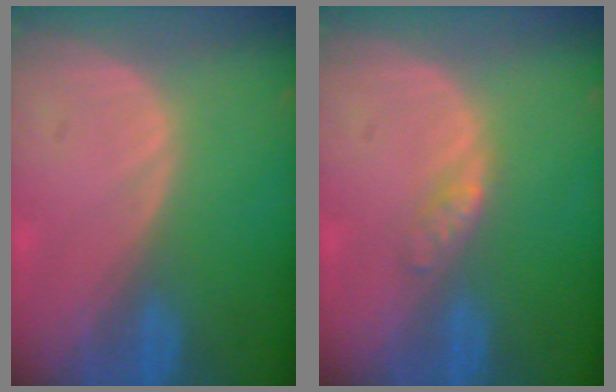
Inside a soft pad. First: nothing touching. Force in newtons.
{"total": 2.0, "press": 2.0, "slide": 0.1}